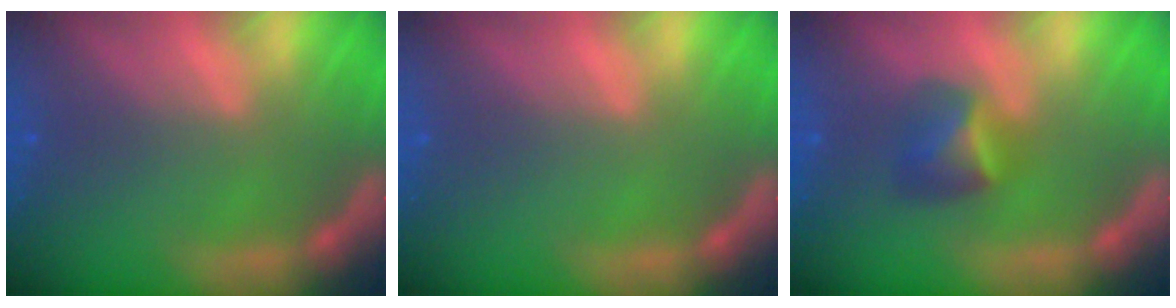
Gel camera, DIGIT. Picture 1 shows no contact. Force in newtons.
{"total": 0.0}
{"total": 2.9}